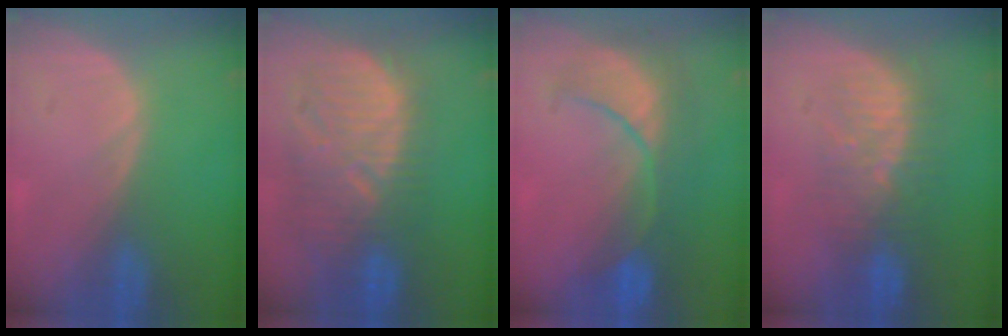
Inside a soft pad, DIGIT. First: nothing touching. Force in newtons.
{"total": 12.3, "press": 11.3, "slide": 4.8}
{"total": 8.5, "press": 8.4, "slide": 1.3}
{"total": 8.3, "press": 7.8, "slide": 2.9}